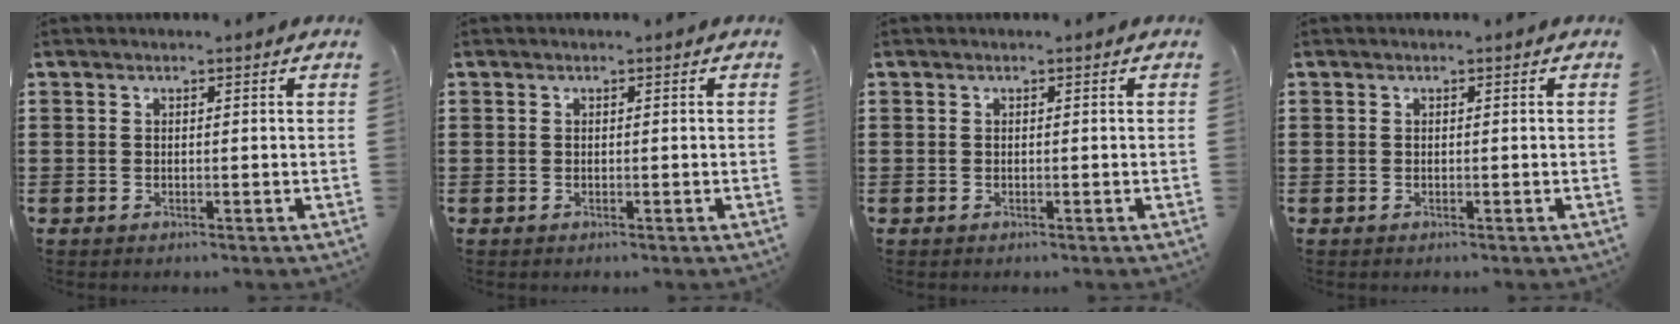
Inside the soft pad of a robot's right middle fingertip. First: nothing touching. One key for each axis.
{"total": 0.0}
{"total": 0.0}
{"total": 0.0}